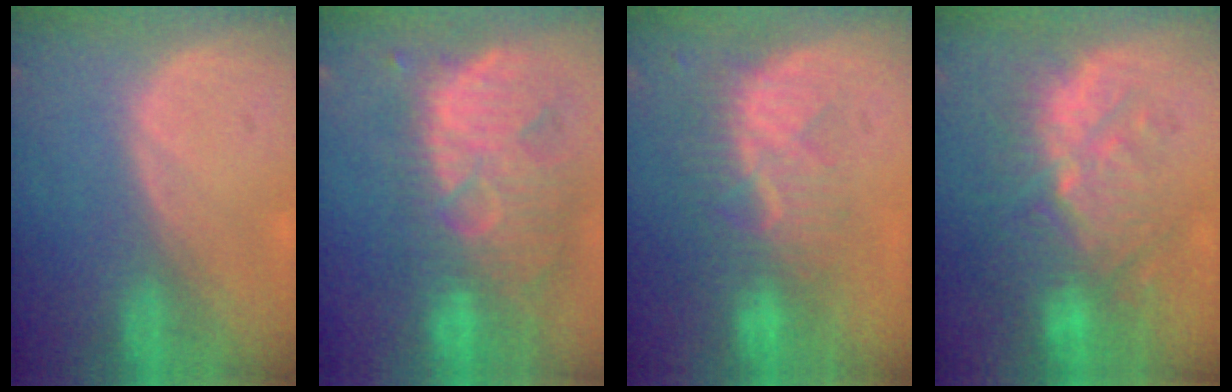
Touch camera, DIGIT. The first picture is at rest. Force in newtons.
{"total": 12.8, "press": 11.2, "slide": 6.2}
{"total": 8.5, "press": 7.7, "slide": 3.5}
{"total": 11.1, "press": 9.8, "slide": 5.3}